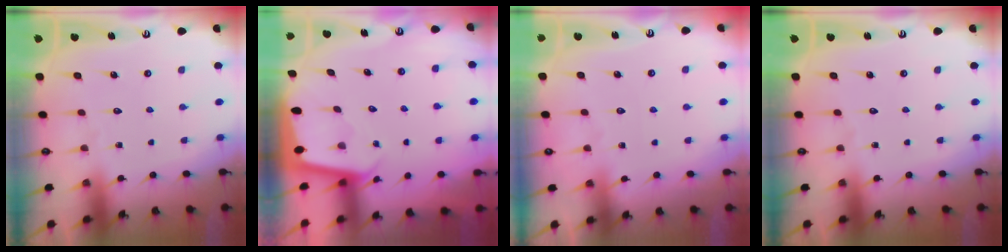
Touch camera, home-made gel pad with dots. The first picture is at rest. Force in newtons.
{"total": 2.0, "press": 2.0, "slide": 0.1}
{"total": 2.2, "press": 2.2, "slide": 0.4}
{"total": 0.0}